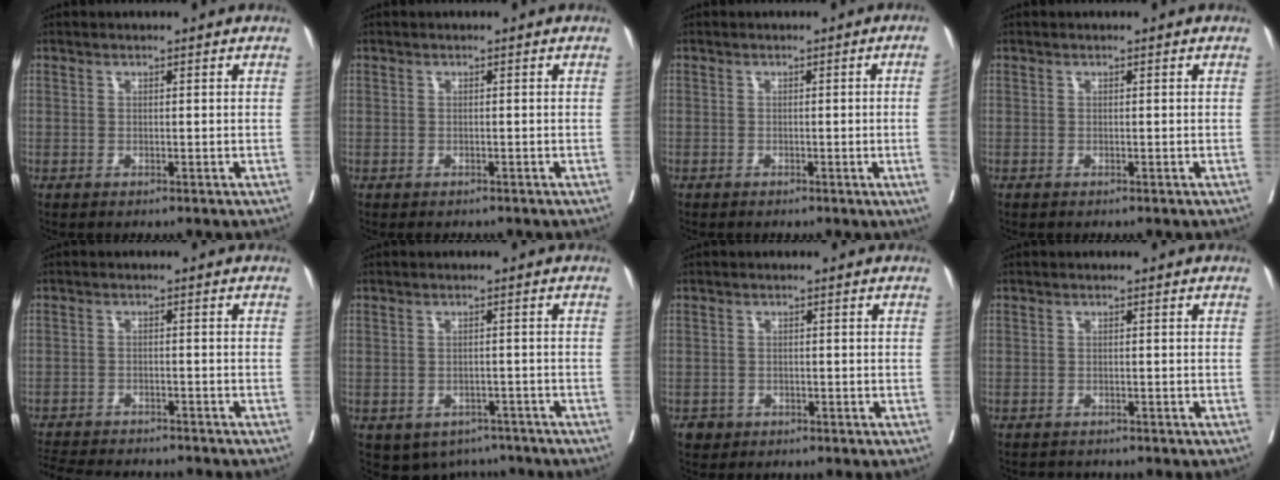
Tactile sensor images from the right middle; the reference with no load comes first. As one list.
[{"total": 1.1, "force": [-0.8, 0.8, 0.0], "torque": [-0.004, 0.004, -0.010]}, {"total": 3.0, "force": [-0.5, -1.2, 2.7], "torque": [-0.032, -0.004, -0.007]}, {"total": 0.0}, {"total": 13.1, "force": [-12.0, 2.7, 4.5], "torque": [-0.092, -0.008, -0.166]}, {"total": 6.1, "force": [-4.4, 4.1, 0.8], "torque": [0.002, 0.009, -0.054]}, {"total": 1.6, "force": [-0.9, 1.3, 0.1], "torque": [-0.002, 0.005, -0.014]}, {"total": 2.1, "force": [-2.0, 0.6, 0.1], "torque": [-0.002, -0.005, -0.030]}]